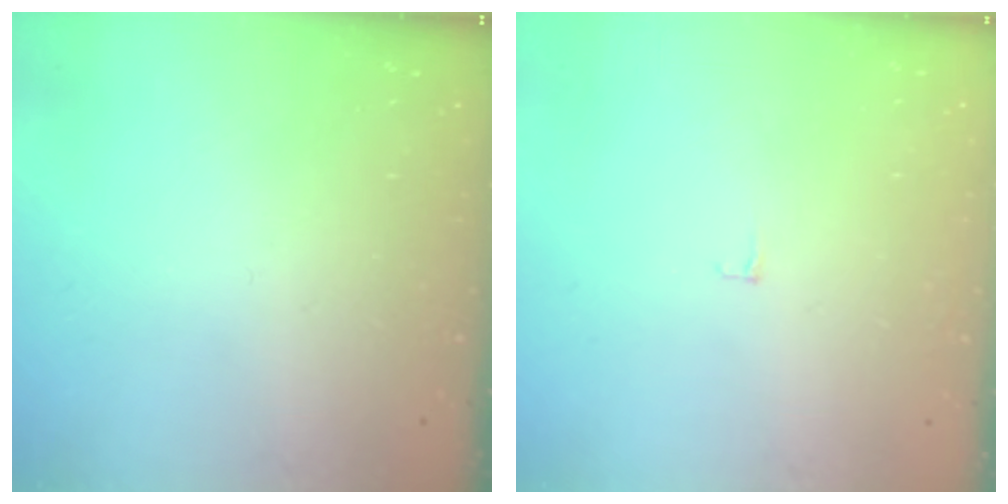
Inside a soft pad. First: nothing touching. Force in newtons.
{"total": 2.4, "press": 2.4, "slide": 0.2}